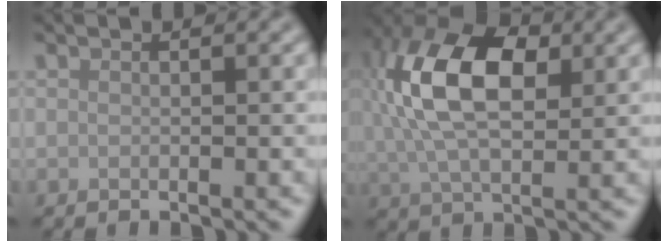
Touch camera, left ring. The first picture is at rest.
{"total": 11.3, "force": [2.5, 6.4, 9.0], "torque": [-0.192, 0.020, 0.036]}